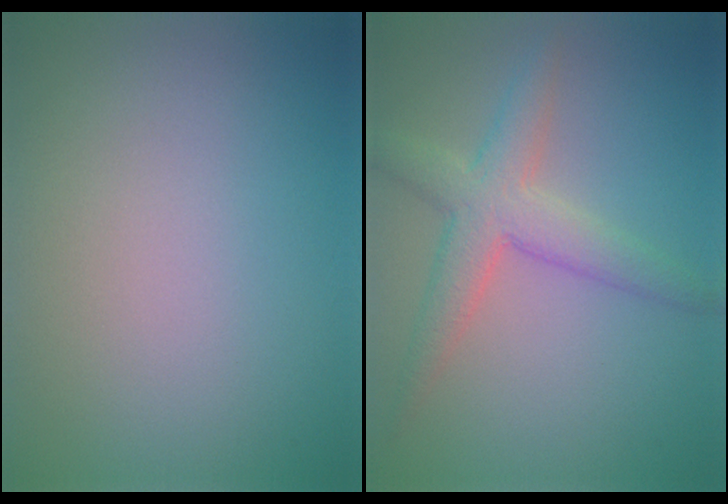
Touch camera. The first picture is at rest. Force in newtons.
{"total": 4.3, "press": 4.3, "slide": 0.3}